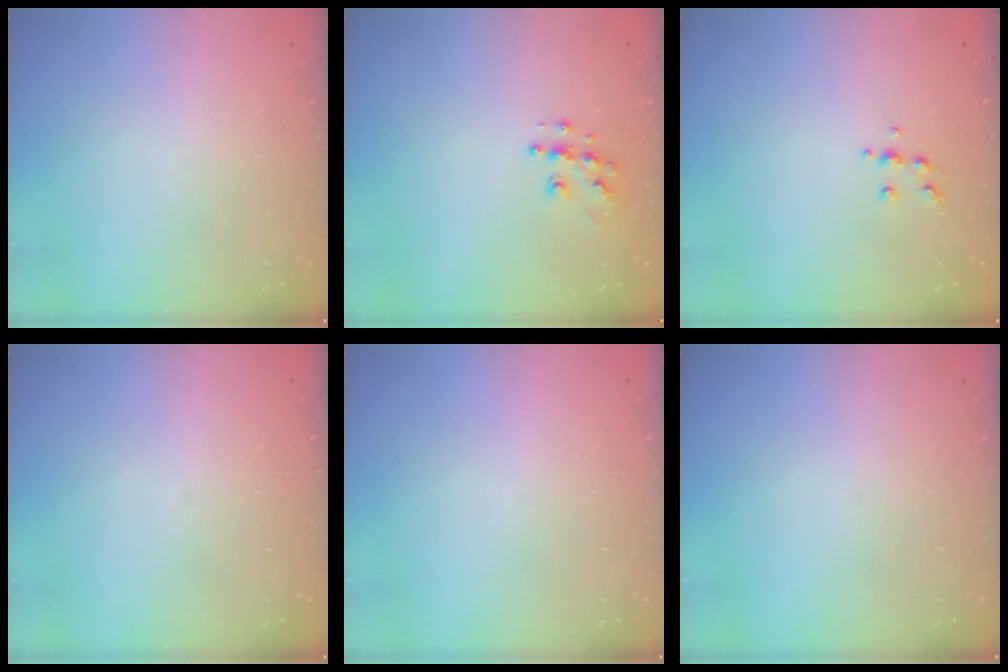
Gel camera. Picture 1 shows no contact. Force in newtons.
{"total": 8.9, "press": 8.9, "slide": 0.5}
{"total": 5.4, "press": 5.3, "slide": 1.1}
{"total": 0.0}
{"total": 0.0}
{"total": 0.0}